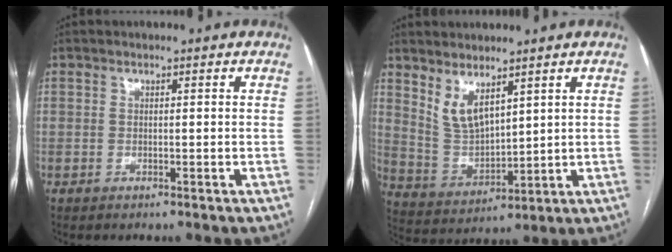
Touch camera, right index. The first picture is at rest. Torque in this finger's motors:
{"motor_torque": [0.12, 0.18, 0.11, 0.02]}